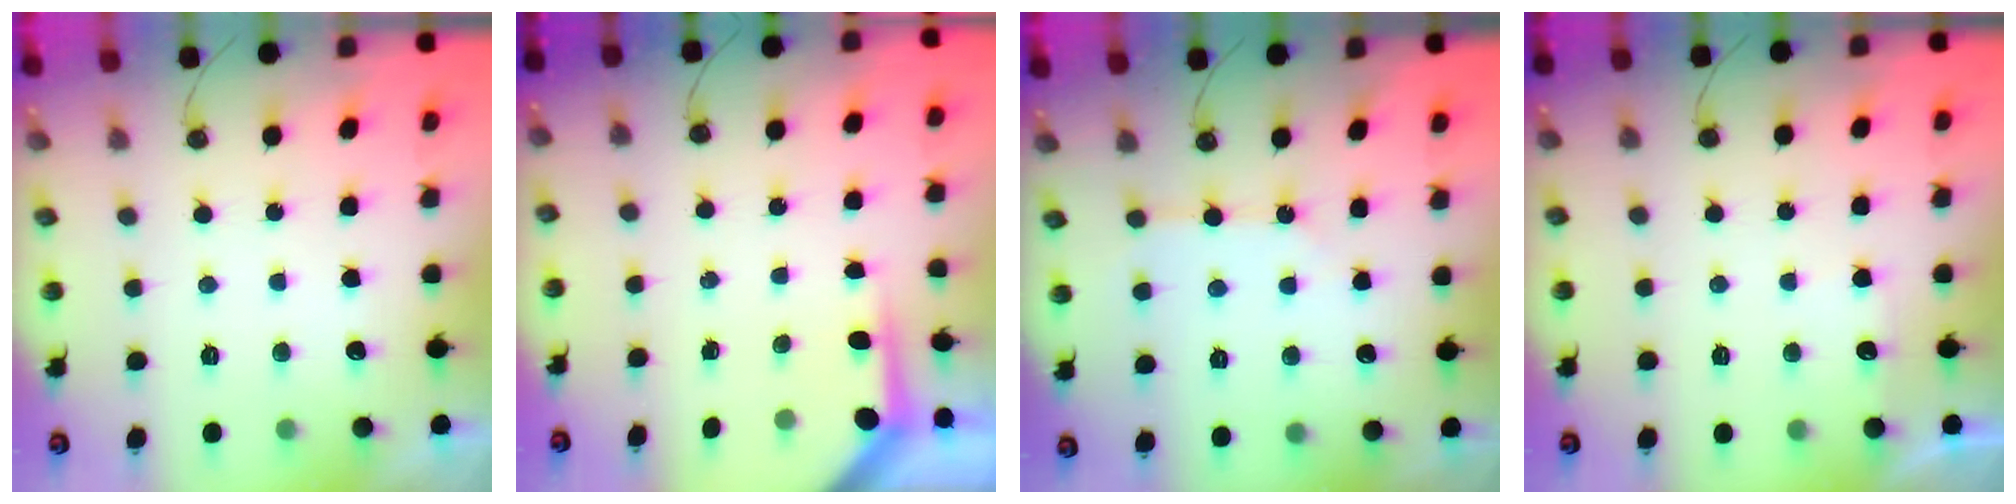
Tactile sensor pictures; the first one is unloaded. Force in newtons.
{"total": 3.9, "press": 3.9, "slide": 0.4}
{"total": 3.8, "press": 3.8, "slide": 0.4}
{"total": 2.8, "press": 2.7, "slide": 0.4}